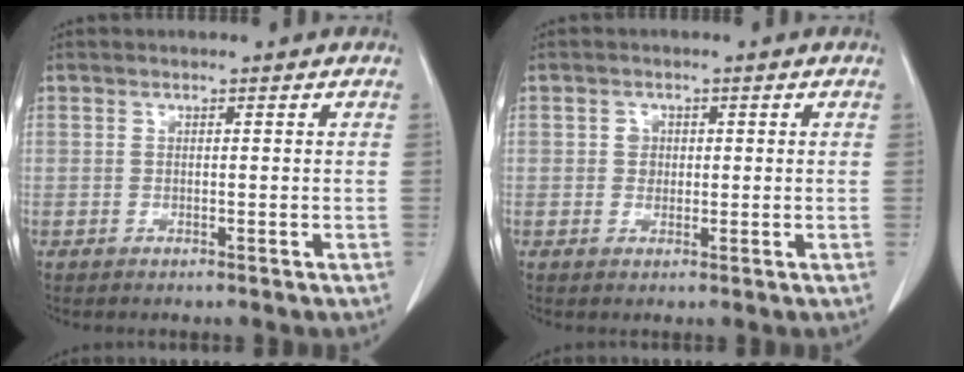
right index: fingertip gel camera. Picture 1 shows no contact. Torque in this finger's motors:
{"motor_torque": [0.03, -0.01, 0.00, 0.00]}